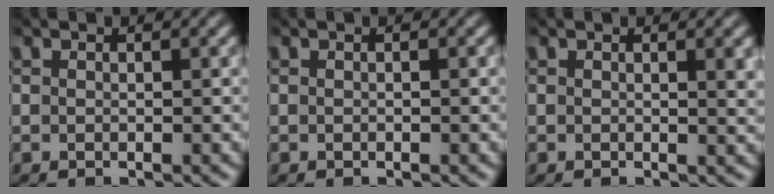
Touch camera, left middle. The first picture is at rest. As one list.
[{"total": 0.0}, {"total": 1.6, "force": [0.5, 0.4, 1.4], "torque": [-0.013, 0.001, 0.006]}]